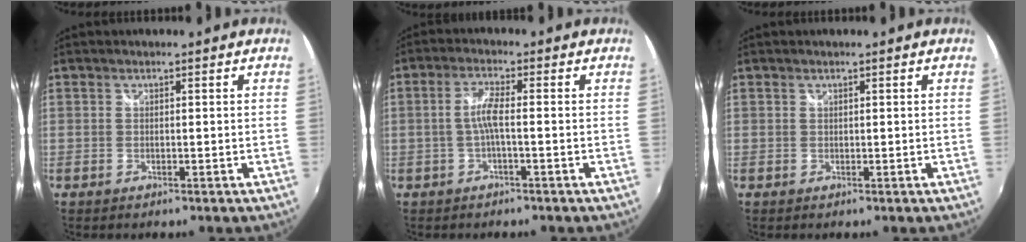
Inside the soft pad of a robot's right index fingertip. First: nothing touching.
{"total": 3.5, "force": [-0.9, 0.0, 3.4], "torque": [-0.072, 0.004, -0.016]}
{"total": 0.0}